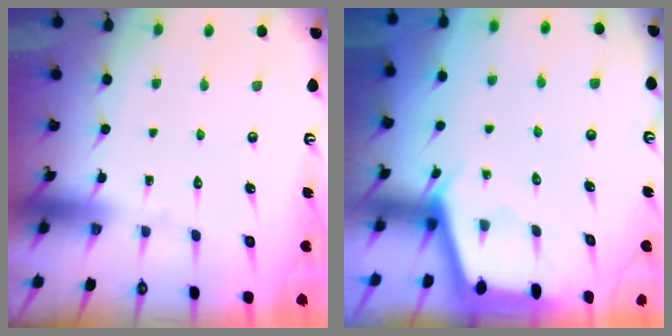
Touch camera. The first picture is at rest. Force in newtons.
{"total": 3.3, "press": 3.3, "slide": 0.1}